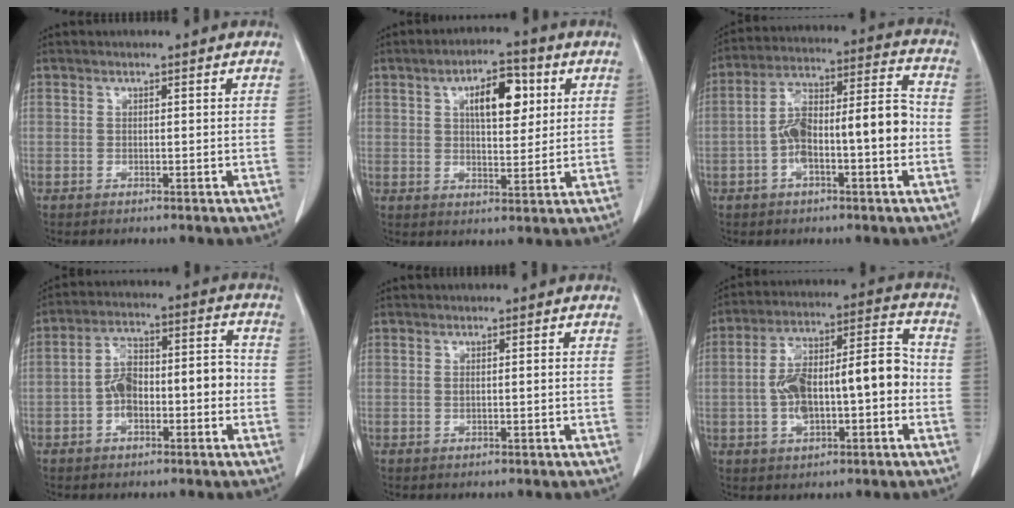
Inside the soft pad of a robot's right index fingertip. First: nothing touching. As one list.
[{"total": 8.4, "force": [2.8, 3.4, 7.1], "torque": [-0.110, 0.014, 0.045]}, {"total": 13.7, "force": [-2.5, 3.4, 13.0], "torque": [-0.228, 0.041, -0.041]}, {"total": 9.8, "force": [-2.1, 4.2, 8.6], "torque": [-0.152, 0.045, -0.034]}, {"total": 1.3, "force": [0.0, 0.3, 1.3], "torque": [-0.029, 0.002, 0.004]}, {"total": 14.9, "force": [-1.9, 4.8, 13.9], "torque": [-0.244, 0.040, -0.026]}]